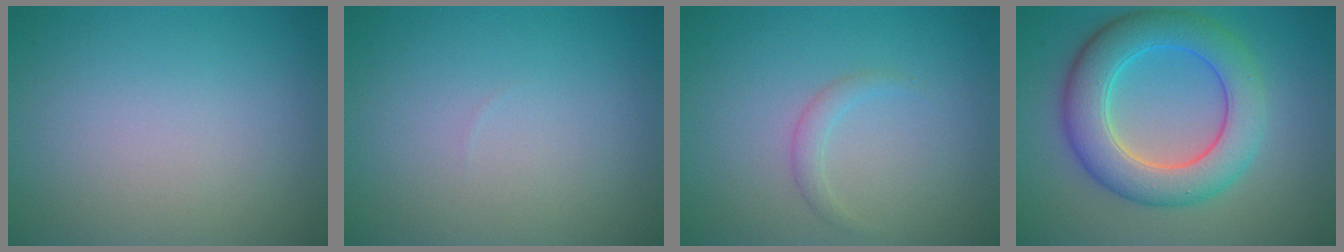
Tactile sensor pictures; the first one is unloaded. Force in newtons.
{"total": 0.0}
{"total": 1.1, "press": 1.1, "slide": 0.1}
{"total": 7.5, "press": 7.5, "slide": 0.2}